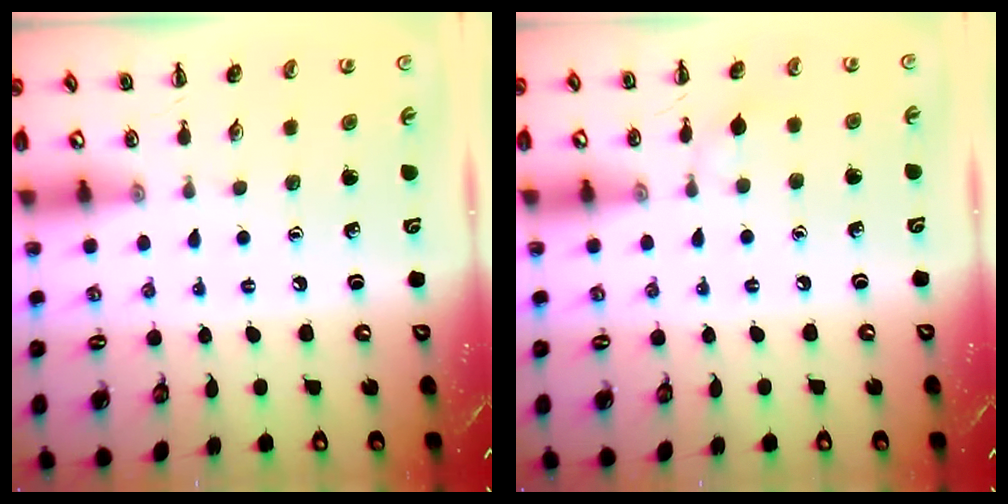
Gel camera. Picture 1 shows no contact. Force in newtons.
{"total": 4.3, "press": 3.9, "slide": 1.6}